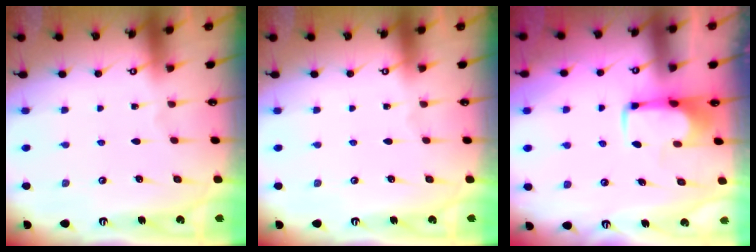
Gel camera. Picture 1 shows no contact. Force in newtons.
{"total": 0.0}
{"total": 2.0, "press": 2.0, "slide": 0.4}